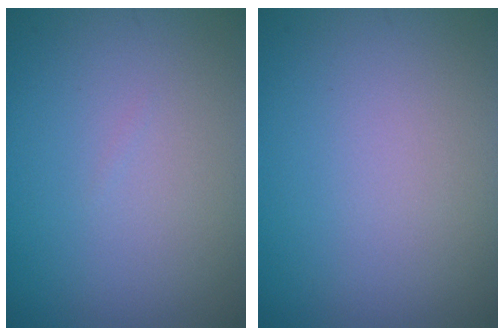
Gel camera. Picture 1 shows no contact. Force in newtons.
{"total": 0.0}